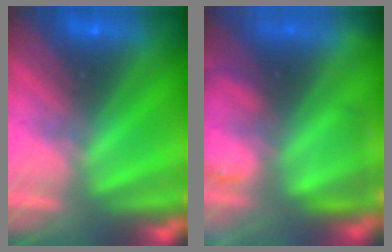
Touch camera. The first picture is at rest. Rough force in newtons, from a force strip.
{"total": 7.5}